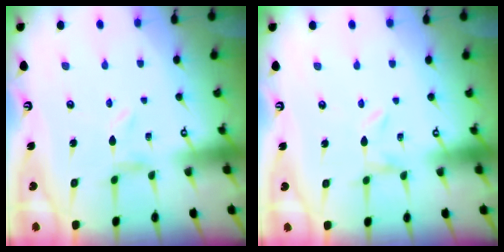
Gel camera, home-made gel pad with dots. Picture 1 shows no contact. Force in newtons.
{"total": 0.0}